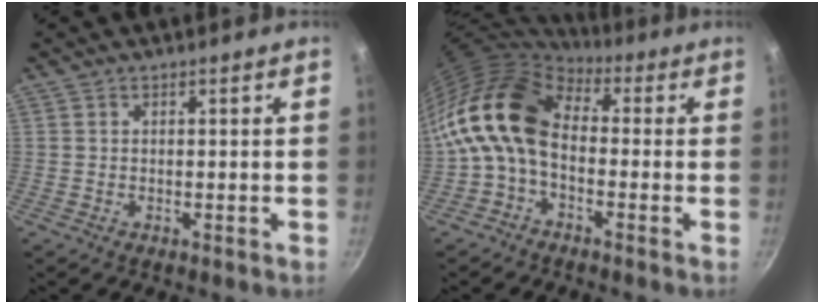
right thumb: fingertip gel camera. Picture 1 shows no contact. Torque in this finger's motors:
{"motor_torque": [2.43, 2.58, 1.36, -1.16, 0.73]}